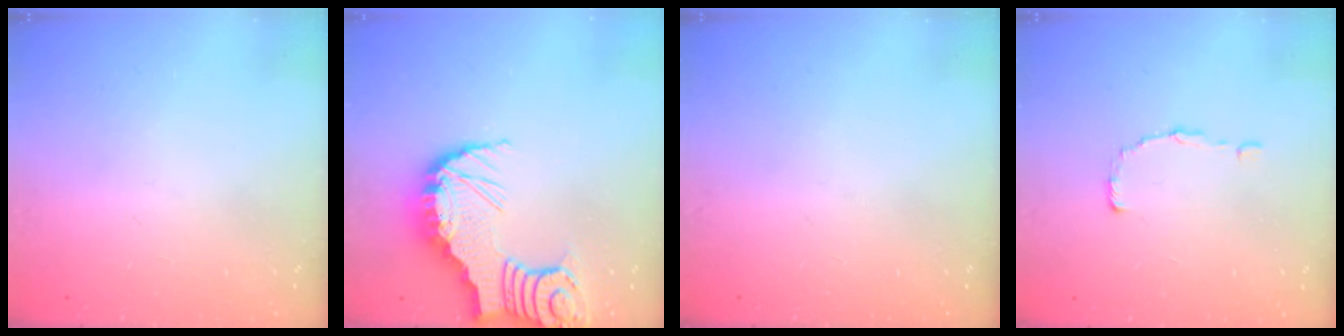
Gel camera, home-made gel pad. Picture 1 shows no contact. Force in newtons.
{"total": 9.3, "press": 9.2, "slide": 0.9}
{"total": 0.0}
{"total": 0.6, "press": 0.6, "slide": 0.0}